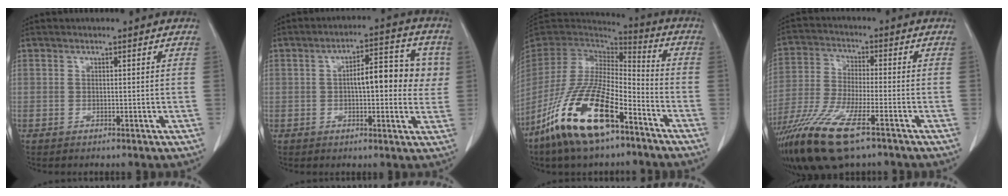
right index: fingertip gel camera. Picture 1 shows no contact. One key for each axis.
{"total": 10.0, "fx": 1.0, "fy": 3.5, "fz": 9.3, "tx": -0.126, "ty": 0.029, "tz": 0.012}
{"total": 19.0, "fx": -10.9, "fy": 5.4, "fz": 14.5, "tx": -0.311, "ty": -0.033, "tz": -0.206}
{"total": 13.8, "fx": -8.7, "fy": 2.7, "fz": 10.4, "tx": -0.219, "ty": -0.034, "tz": -0.164}